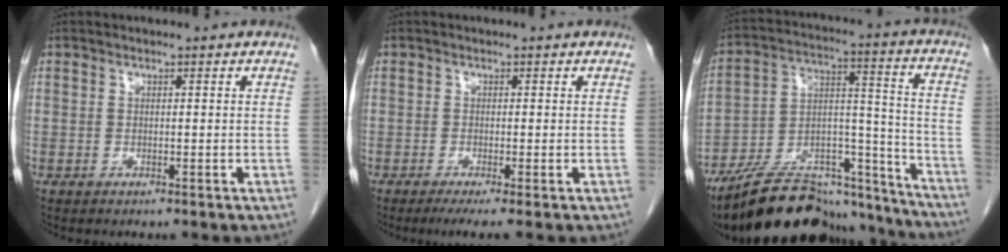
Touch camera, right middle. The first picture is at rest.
{"total": 3.0, "force": [-1.9, -0.1, 2.3], "torque": [-0.034, -0.010, -0.033]}
{"total": 25.6, "force": [-22.8, 6.2, 9.8], "torque": [-0.139, 0.022, -0.350]}